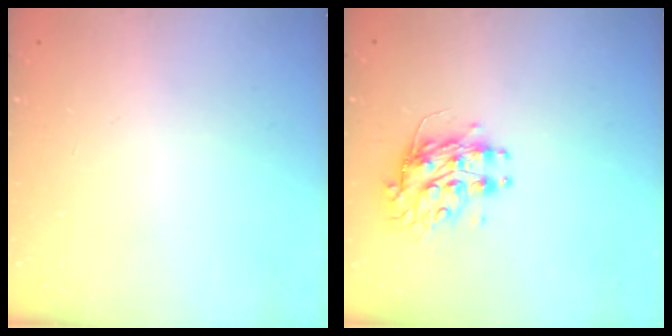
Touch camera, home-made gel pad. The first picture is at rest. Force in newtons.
{"total": 9.2, "press": 9.2, "slide": 0.1}